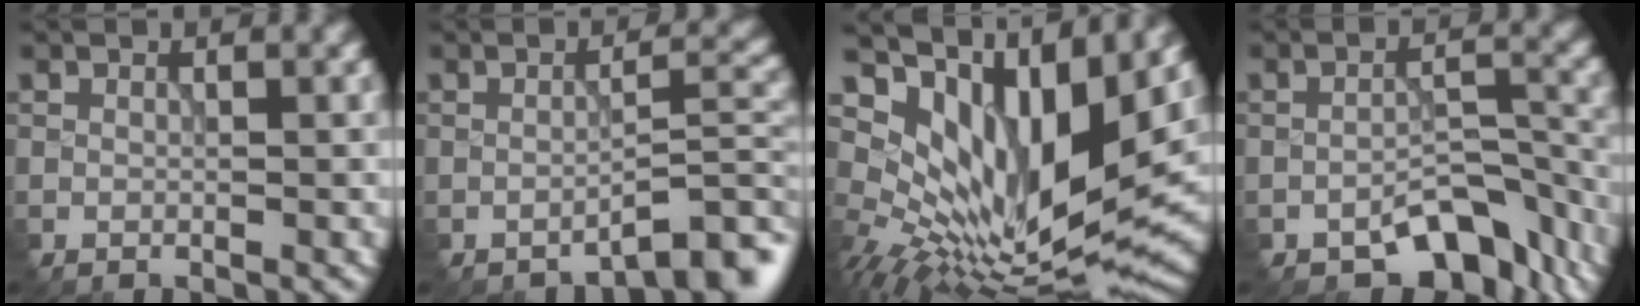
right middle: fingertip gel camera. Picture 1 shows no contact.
{"total": 3.7, "force": [-3.2, 0.3, 2.0], "torque": [-0.024, 0.015, -0.054]}
{"total": 14.0, "force": [4.9, 6.3, 11.5], "torque": [-0.218, -0.009, 0.099]}
{"total": 5.7, "force": [-4.1, 2.6, 2.9], "torque": [-0.036, 0.005, -0.064]}